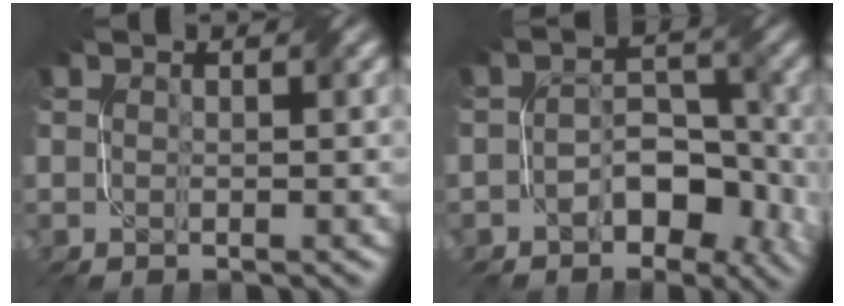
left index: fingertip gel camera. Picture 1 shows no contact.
{"total": 5.3, "force": [-2.2, 3.4, 3.5], "torque": [-0.041, -0.001, -0.036]}